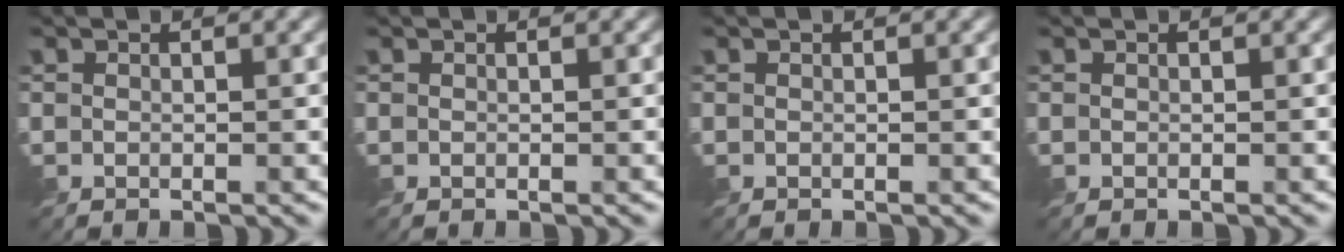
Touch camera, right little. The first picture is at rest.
{"total": 0.0}
{"total": 0.0}
{"total": 0.0}